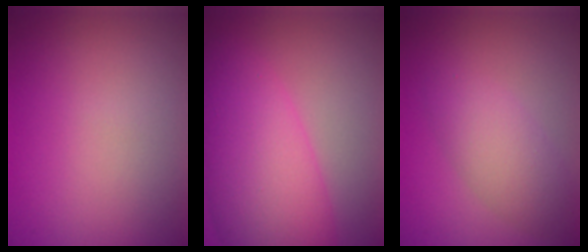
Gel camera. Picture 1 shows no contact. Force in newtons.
{"total": 8.6, "press": 8.6, "slide": 0.2}
{"total": 3.5, "press": 3.5, "slide": 0.1}